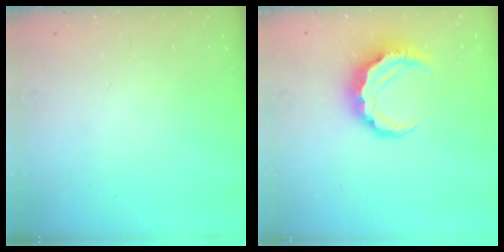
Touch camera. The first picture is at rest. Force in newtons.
{"total": 8.2, "press": 8.0, "slide": 1.6}